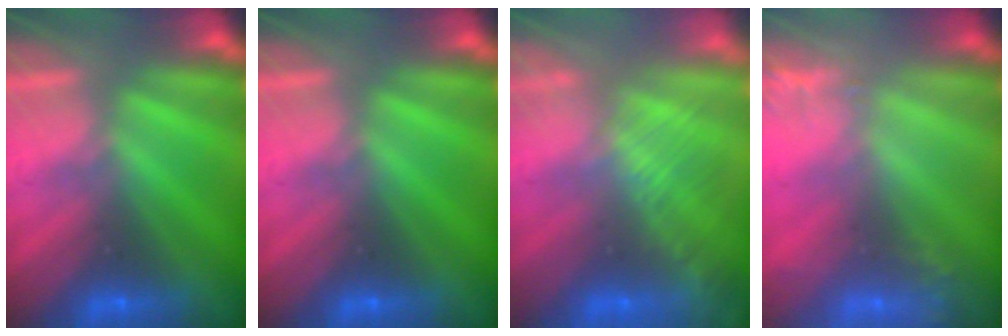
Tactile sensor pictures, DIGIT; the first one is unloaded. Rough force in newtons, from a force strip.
{"total": 0.0}
{"total": 2.9}
{"total": 2.5}